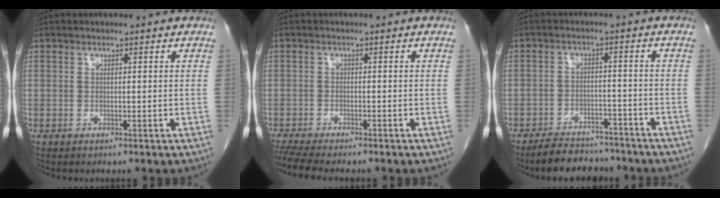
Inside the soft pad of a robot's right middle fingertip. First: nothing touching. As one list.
[{"total": 7.7, "force": [-6.7, 0.8, 3.8], "torque": [-0.062, -0.016, -0.107]}, {"total": 8.9, "force": [-8.0, 3.1, 2.5], "torque": [-0.032, 0.001, -0.118]}]